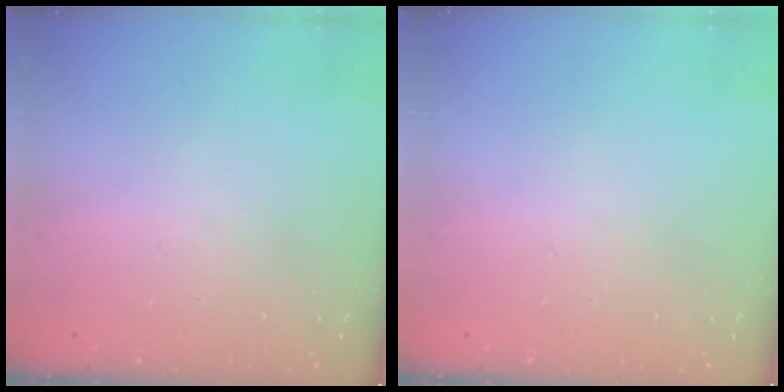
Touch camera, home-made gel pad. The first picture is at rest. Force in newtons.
{"total": 0.0}